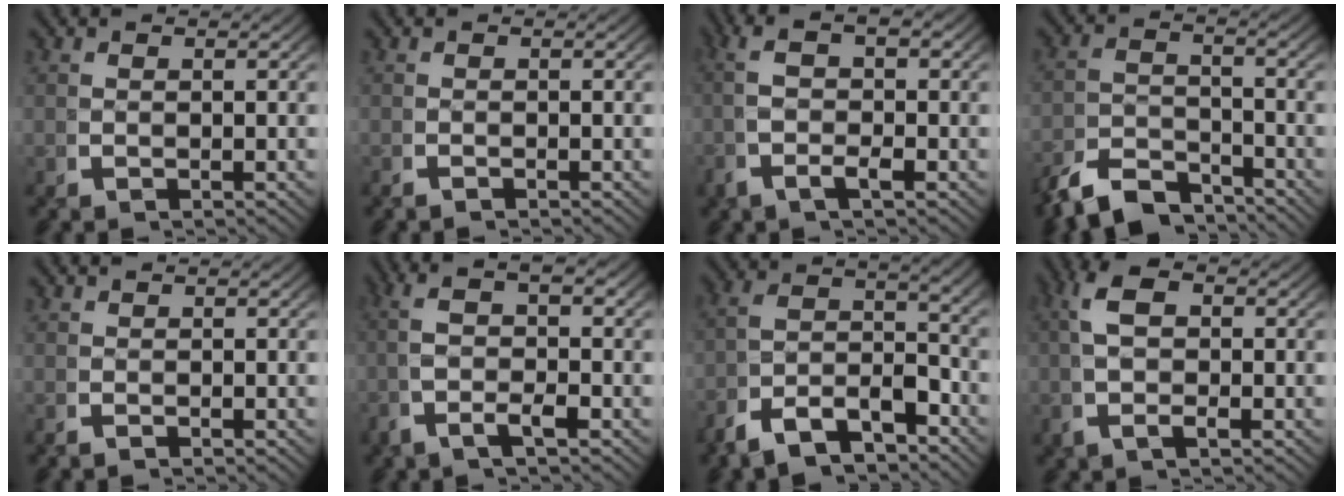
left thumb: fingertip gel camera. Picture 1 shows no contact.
{"total": 0.5, "force": [-0.5, 0.1, 0.0], "torque": [0.003, -0.003, -0.012]}
{"total": 4.1, "force": [0.2, 1.6, 3.8], "torque": [-0.084, 0.005, -0.004]}
{"total": 5.8, "force": [-5.0, 2.0, 2.1], "torque": [-0.032, -0.018, -0.090]}
{"total": 0.0}
{"total": 4.4, "force": [-0.1, 1.5, 4.1], "torque": [-0.091, 0.003, -0.008]}
{"total": 7.7, "force": [-2.9, 4.7, 5.3], "torque": [-0.105, -0.020, -0.049]}
{"total": 4.3, "force": [0.7, 2.2, 3.6], "torque": [-0.083, 0.003, 0.009]}